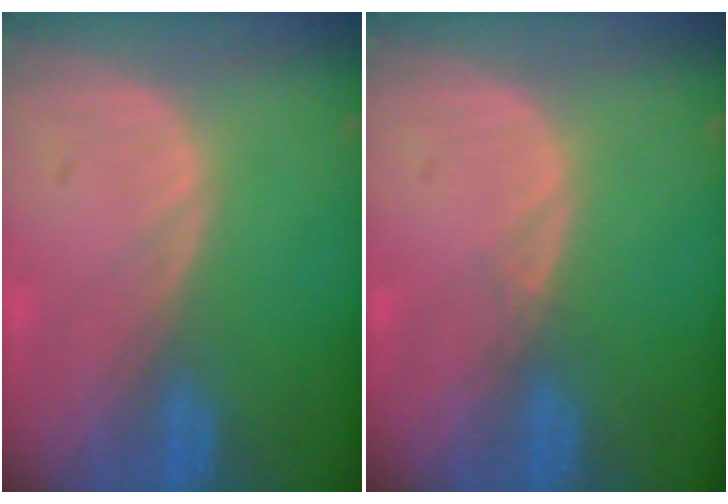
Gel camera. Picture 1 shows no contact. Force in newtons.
{"total": 0.6, "press": 0.6, "slide": 0.2}